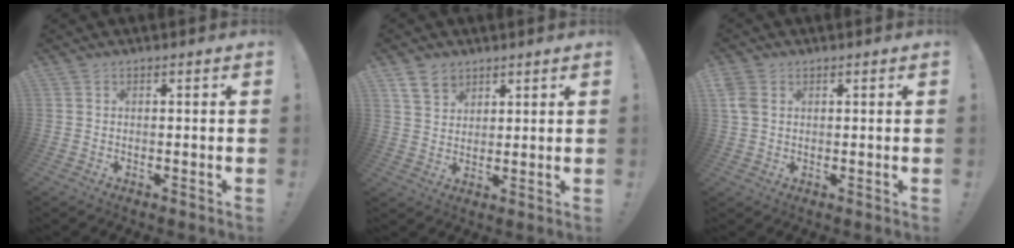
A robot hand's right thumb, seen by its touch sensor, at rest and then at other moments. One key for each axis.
{"total": 6.3, "fx": 4.4, "fy": 4.0, "fz": 1.9, "tx": -0.035, "ty": -0.019, "tz": 0.086}
{"total": 4.4, "fx": 1.6, "fy": 3.0, "fz": 2.7, "tx": -0.057, "ty": 0.002, "tz": 0.032}